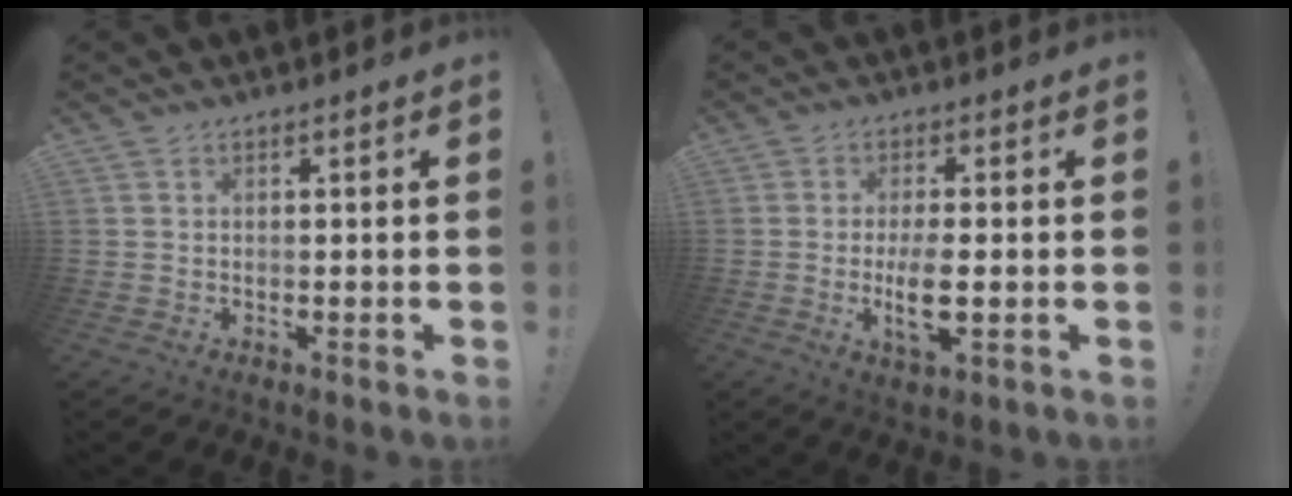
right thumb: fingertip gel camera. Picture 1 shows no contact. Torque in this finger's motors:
{"motor_torque": [-0.10, 0.22, 0.02, 0.03, 0.09]}